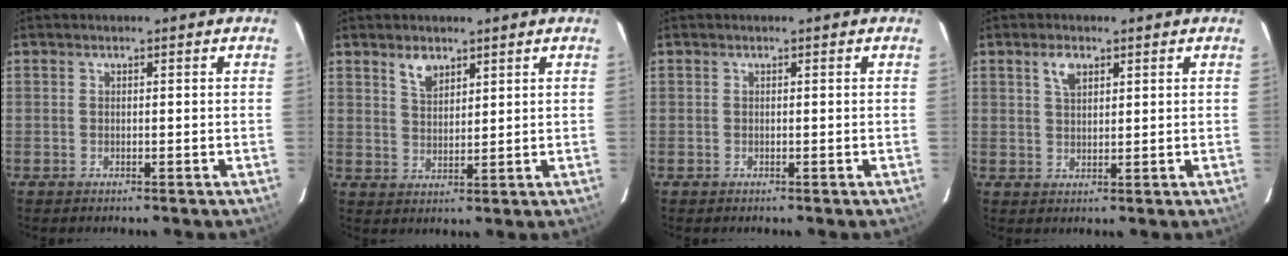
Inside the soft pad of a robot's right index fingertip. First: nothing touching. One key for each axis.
{"total": 4.0, "fx": 2.8, "fy": 1.9, "fz": 2.1, "tx": -0.037, "ty": 0.003, "tz": 0.053}
{"total": 0.0}
{"total": 3.4, "fx": 1.9, "fy": 1.8, "fz": 2.2, "tx": -0.040, "ty": 0.007, "tz": 0.035}